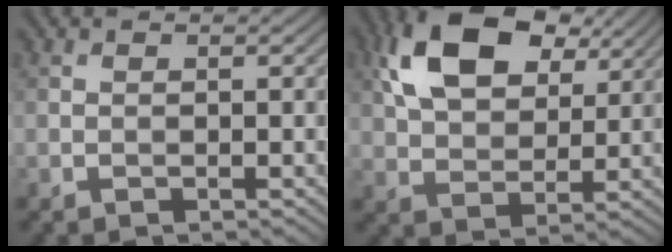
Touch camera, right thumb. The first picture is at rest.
{"total": 13.3, "force": [6.1, 7.7, 8.9], "torque": [-0.193, 0.022, 0.114]}